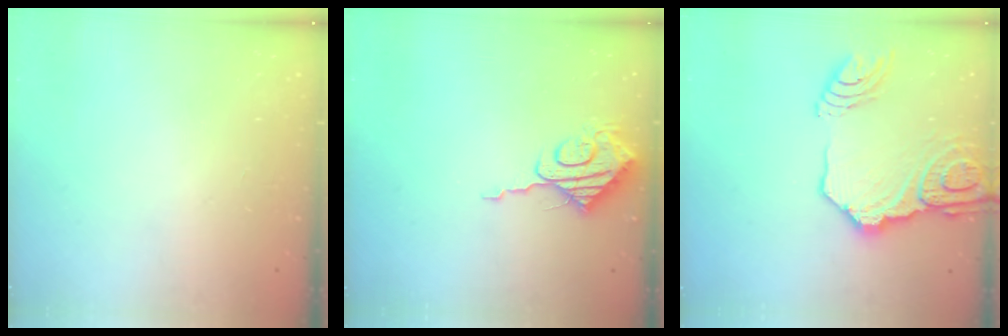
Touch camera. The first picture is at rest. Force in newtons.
{"total": 9.5, "press": 9.4, "slide": 0.9}
{"total": 20.3, "press": 20.1, "slide": 2.6}